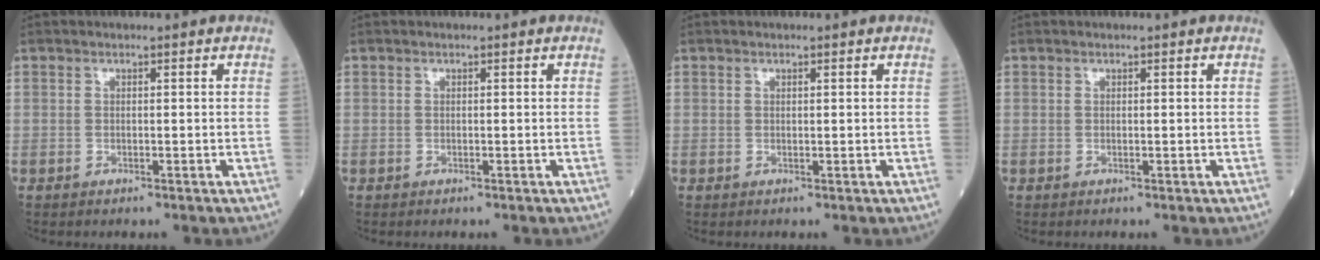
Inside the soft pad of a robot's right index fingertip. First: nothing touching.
{"total": 0.0}
{"total": 0.0}
{"total": 0.0}